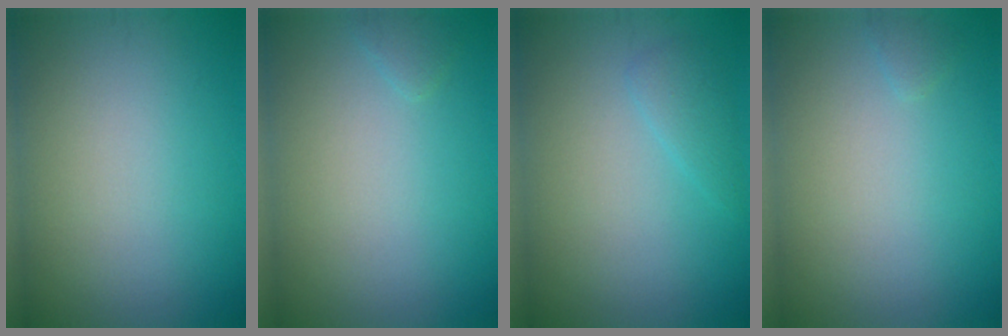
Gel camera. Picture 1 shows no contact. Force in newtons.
{"total": 0.6, "press": 0.6, "slide": 0.1}
{"total": 1.4, "press": 1.4, "slide": 0.1}
{"total": 0.6, "press": 0.6, "slide": 0.1}